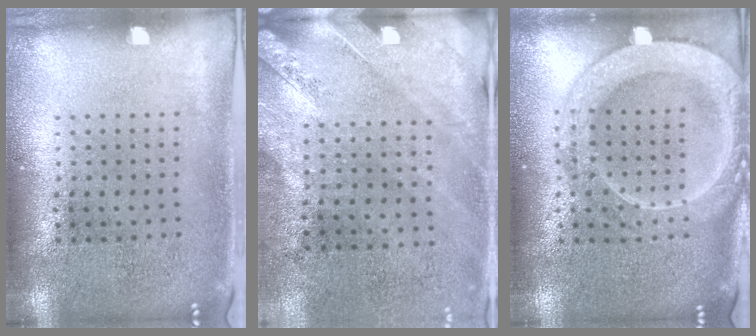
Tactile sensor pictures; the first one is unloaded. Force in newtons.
{"total": 2.4, "press": 2.0, "slide": 1.3}
{"total": 2.7, "press": 2.7, "slide": 0.3}